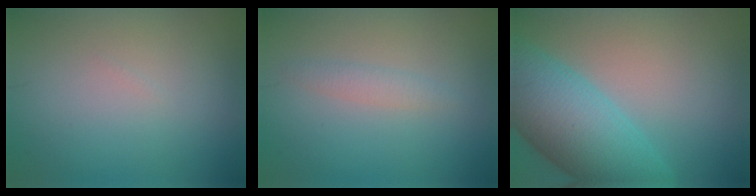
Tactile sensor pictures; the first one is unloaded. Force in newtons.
{"total": 1.3, "press": 1.3, "slide": 0.0}
{"total": 9.4, "press": 9.4, "slide": 0.3}